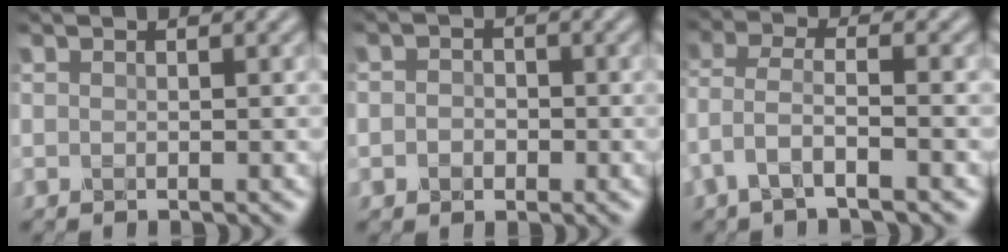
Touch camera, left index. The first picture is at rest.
{"total": 1.6, "force": [-0.4, 1.4, 0.7], "torque": [-0.004, -0.003, -0.015]}
{"total": 3.6, "force": [-2.0, 0.9, 2.9], "torque": [-0.064, 0.003, -0.048]}